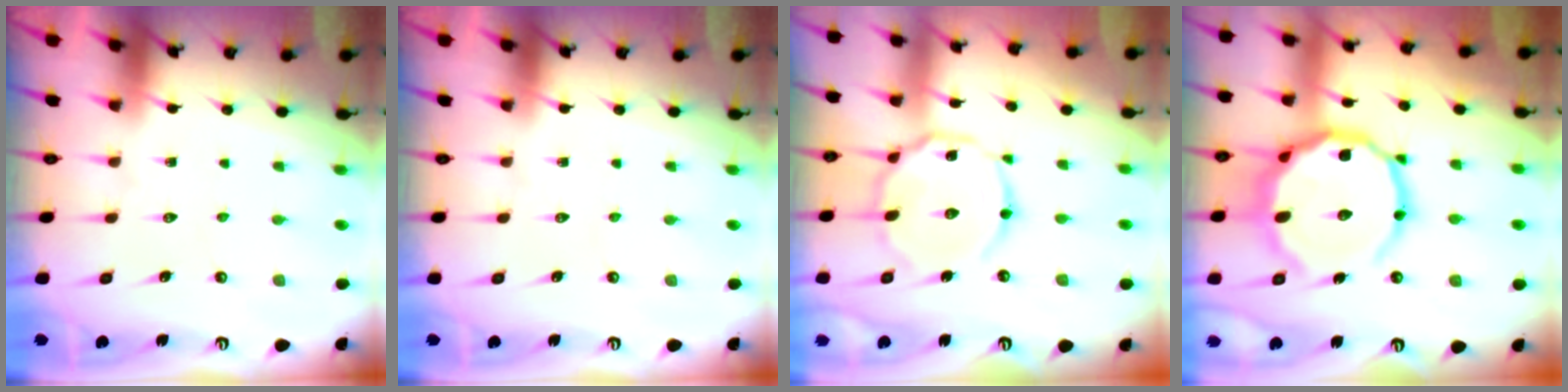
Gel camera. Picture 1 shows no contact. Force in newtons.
{"total": 0.0}
{"total": 13.2, "press": 13.2, "slide": 1.1}
{"total": 20.9, "press": 20.9, "slide": 1.7}